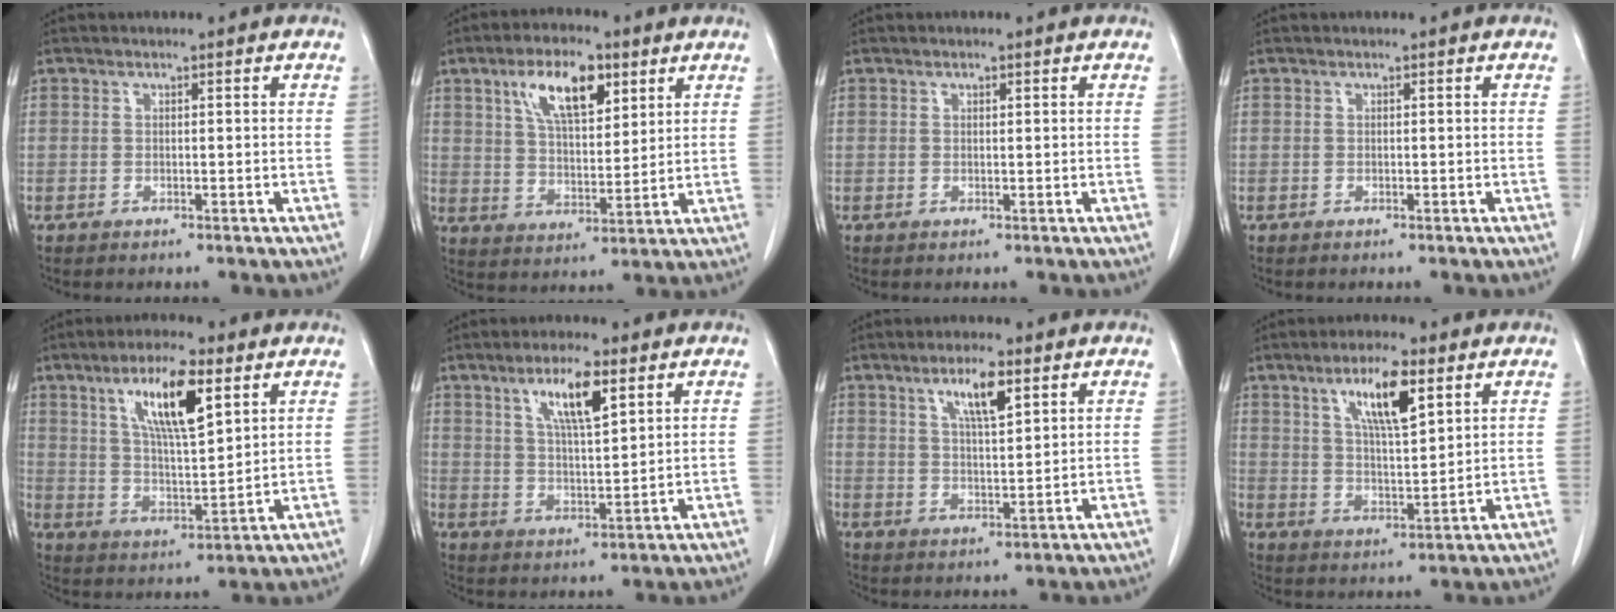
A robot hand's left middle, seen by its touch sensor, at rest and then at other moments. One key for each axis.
{"total": 10.5, "fx": 5.3, "fy": 4.1, "fz": 8.1, "tx": -0.146, "ty": 0.011, "tz": 0.099}
{"total": 0.5, "fx": 0.3, "fy": 0.2, "fz": 0.3, "tx": -0.007, "ty": -0.002, "tz": 0.005}
{"total": 0.0}
{"total": 11.9, "fx": 5.8, "fy": 2.3, "fz": 10.2, "tx": -0.187, "ty": 0.003, "tz": 0.106}
{"total": 8.4, "fx": 4.4, "fy": 1.4, "fz": 7.0, "tx": -0.129, "ty": -0.001, "tz": 0.078}
{"total": 6.4, "fx": 3.5, "fy": 1.2, "fz": 5.3, "tx": -0.096, "ty": 0.000, "tz": 0.061}
{"total": 9.6, "fx": 5.0, "fy": 1.8, "fz": 8.0, "tx": -0.146, "ty": 0.001, "tz": 0.088}